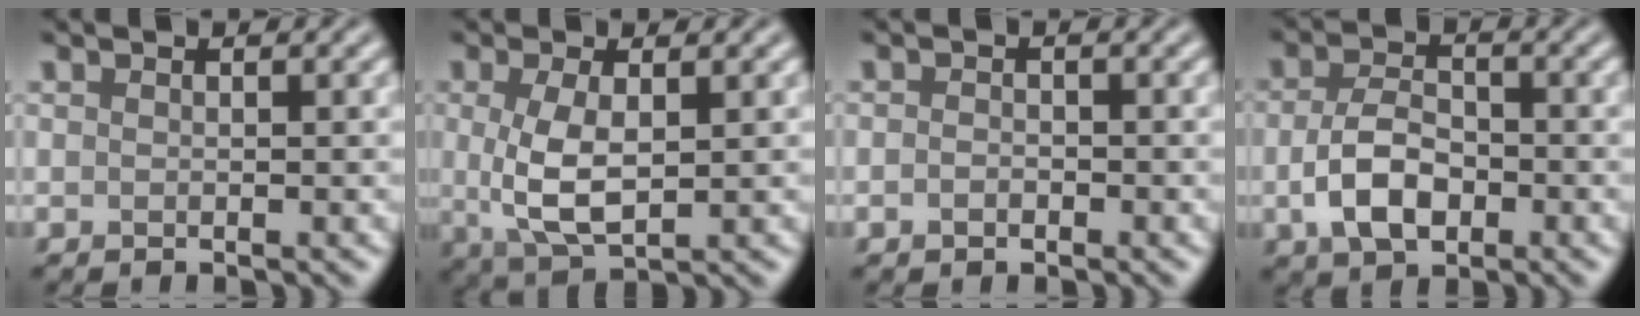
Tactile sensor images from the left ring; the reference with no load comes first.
{"total": 4.6, "force": [0.3, 2.0, 4.2], "torque": [-0.093, -0.004, 0.010]}
{"total": 1.0, "force": [-0.4, 0.7, 0.5], "torque": [-0.011, -0.002, -0.010]}
{"total": 5.0, "force": [-1.2, 3.0, 3.8], "torque": [-0.078, -0.003, -0.027]}